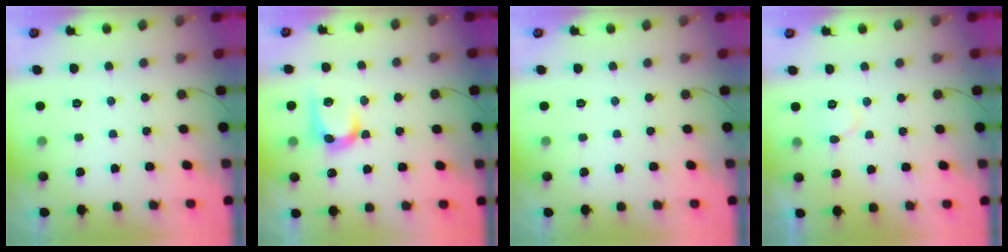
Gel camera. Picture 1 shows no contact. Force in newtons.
{"total": 10.3, "press": 10.3, "slide": 0.6}
{"total": 0.0}
{"total": 6.1, "press": 6.1, "slide": 0.5}